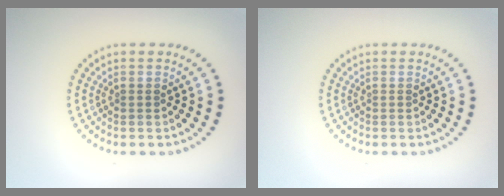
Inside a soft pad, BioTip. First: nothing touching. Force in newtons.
{"total": 0.0}